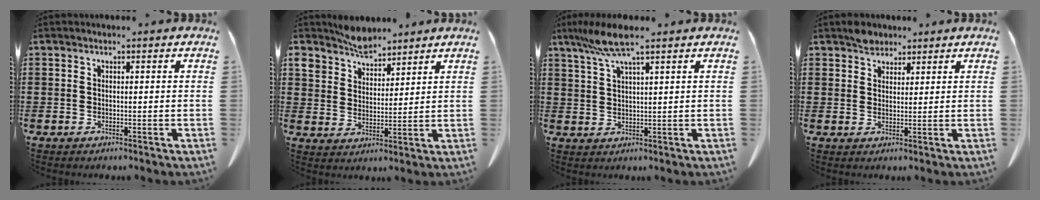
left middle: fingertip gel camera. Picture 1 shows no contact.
{"total": 5.4, "force": [4.9, 2.0, 0.9], "torque": [-0.037, -0.011, 0.095]}
{"total": 6.3, "force": [4.1, 0.5, 4.7], "torque": [-0.102, -0.002, 0.074]}
{"total": 2.7, "force": [2.3, 1.3, 0.4], "torque": [-0.006, -0.001, 0.045]}